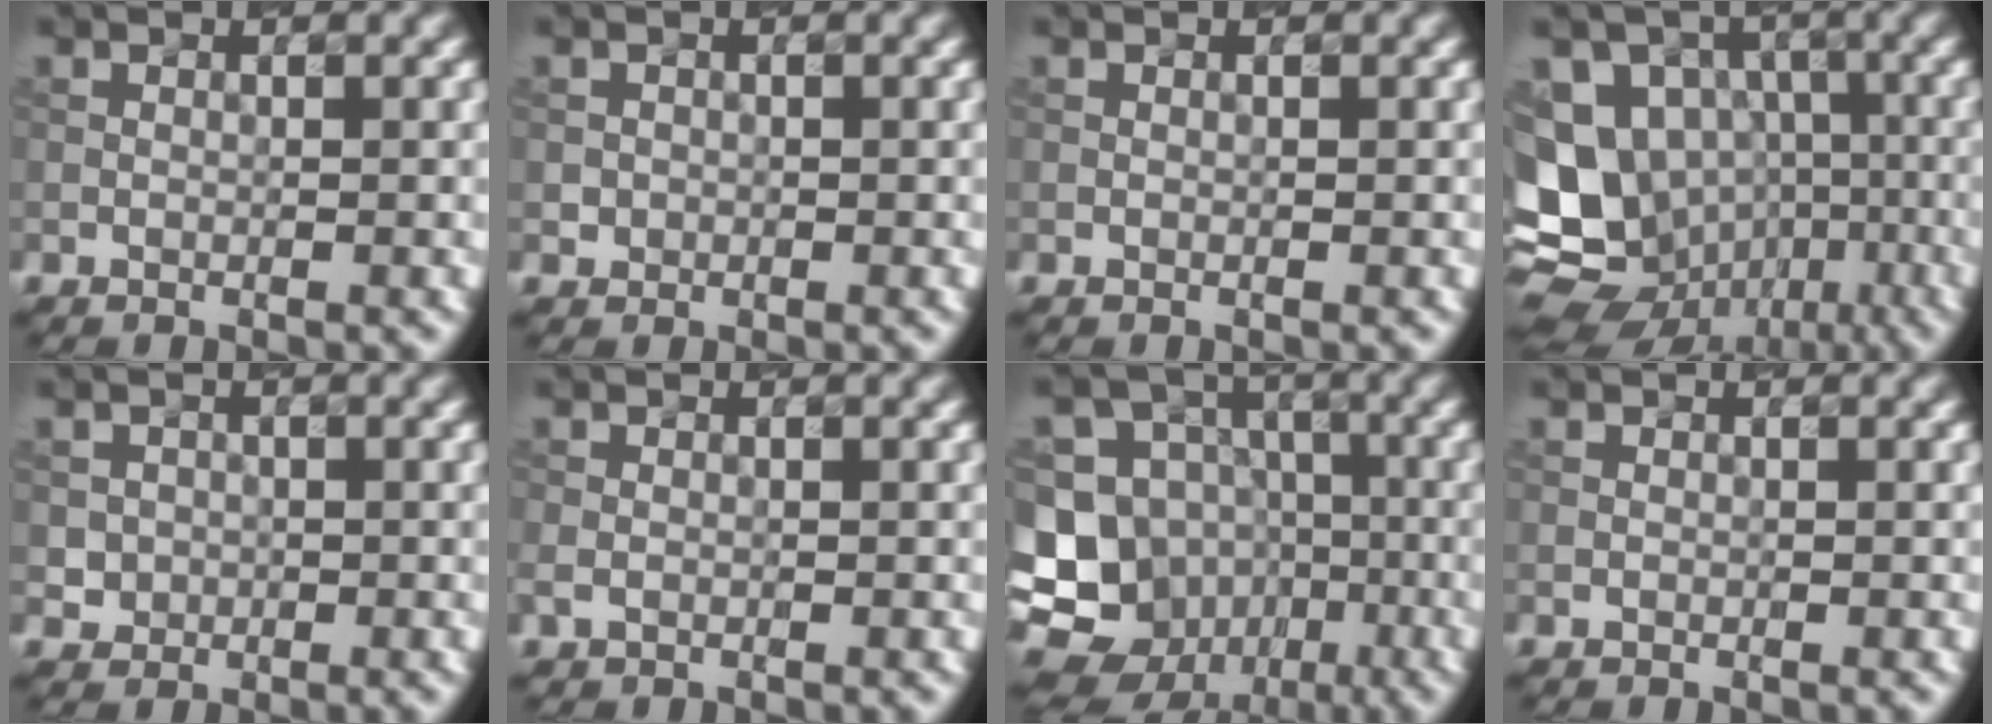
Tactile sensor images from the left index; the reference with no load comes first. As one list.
[{"total": 0.8, "force": [-0.1, 0.8, 0.1], "torque": [0.007, -0.003, -0.003]}, {"total": 0.0}, {"total": 12.5, "force": [-3.1, 10.9, 5.5], "torque": [-0.110, -0.005, -0.049]}, {"total": 1.5, "force": [0.0, 1.5, 0.2], "torque": [0.009, -0.005, 0.002]}, {"total": 1.2, "force": [-0.2, 0.9, 0.7], "torque": [-0.020, -0.002, -0.006]}, {"total": 18.0, "force": [-6.4, 16.1, 5.0], "torque": [-0.147, -0.021, -0.108]}, {"total": 0.0}]